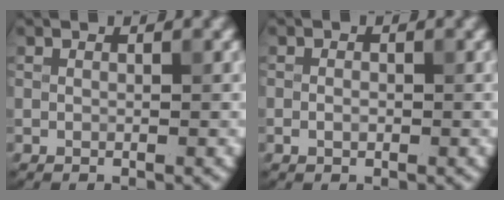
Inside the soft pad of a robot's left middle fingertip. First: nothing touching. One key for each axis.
{"total": 0.9, "fx": -0.3, "fy": 0.6, "fz": 0.6, "tx": -0.013, "ty": 0.000, "tz": -0.006}